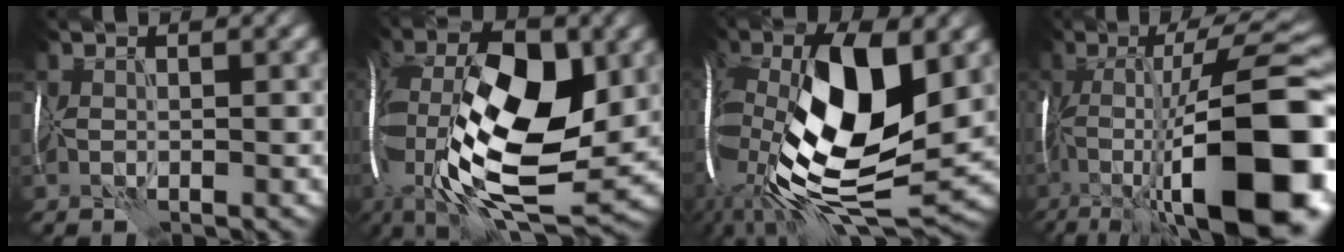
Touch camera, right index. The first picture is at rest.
{"total": 17.6, "force": [-0.6, 8.9, 15.1], "torque": [-0.308, 0.009, -0.017]}
{"total": 18.6, "force": [-0.1, 8.7, 16.5], "torque": [-0.317, -0.003, -0.004]}
{"total": 17.3, "force": [-4.7, 4.9, 15.9], "torque": [-0.238, 0.032, -0.075]}